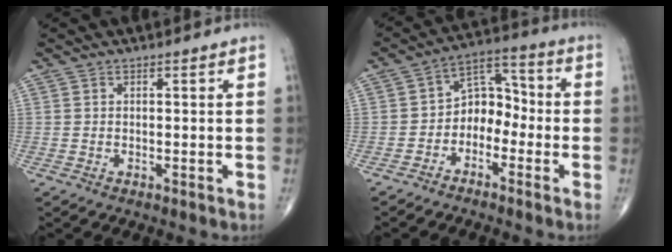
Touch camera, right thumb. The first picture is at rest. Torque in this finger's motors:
{"motor_torque": [-0.12, -0.05, 0.46, -0.12, 0.04]}